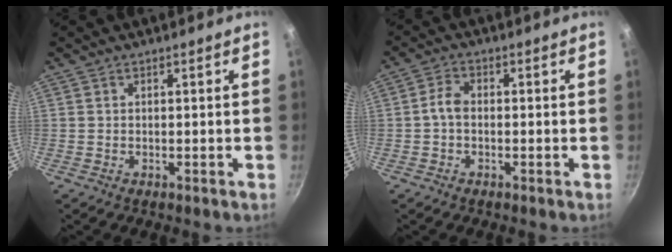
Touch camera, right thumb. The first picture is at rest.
{"total": 3.1, "force": [-0.6, 2.0, 2.3], "torque": [-0.044, 0.018, -0.018]}